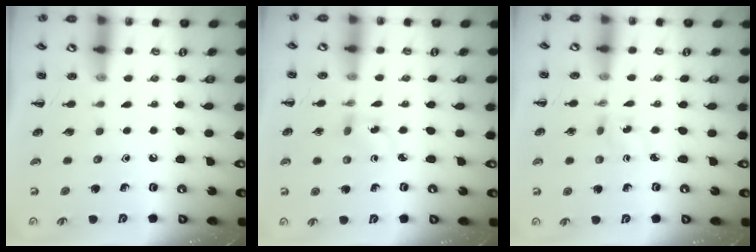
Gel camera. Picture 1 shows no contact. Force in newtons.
{"total": 2.1, "press": 1.9, "slide": 1.0}
{"total": 2.5, "press": 2.4, "slide": 0.8}